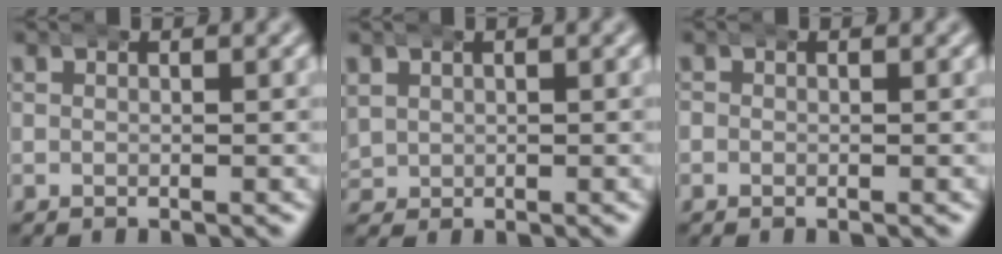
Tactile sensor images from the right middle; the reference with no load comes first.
{"total": 2.9, "force": [0.5, 2.6, 1.0], "torque": [-0.044, -0.009, 0.018]}
{"total": 0.6, "force": [-0.1, 0.6, 0.1], "torque": [0.000, 0.000, -0.003]}